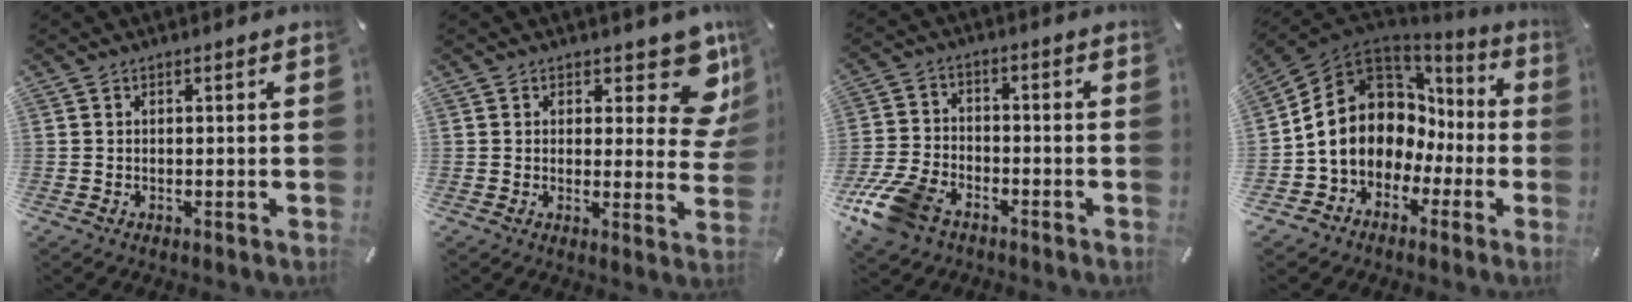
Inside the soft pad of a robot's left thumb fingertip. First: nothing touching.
{"total": 11.1, "force": [6.7, 5.0, 7.3], "torque": [-0.063, -0.056, 0.115]}
{"total": 11.4, "force": [-7.1, 6.6, 6.0], "torque": [-0.132, 0.032, -0.135]}
{"total": 14.2, "force": [0.7, 12.1, 7.5], "torque": [-0.155, -0.014, 0.011]}